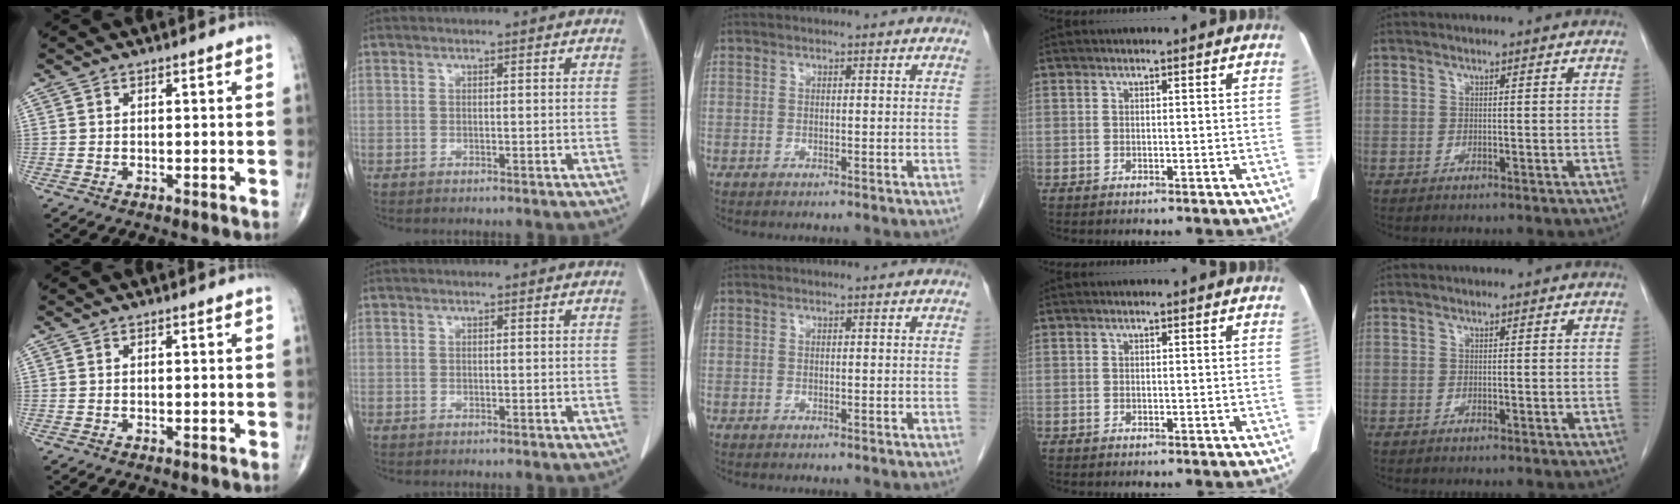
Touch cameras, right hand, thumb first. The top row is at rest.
{}